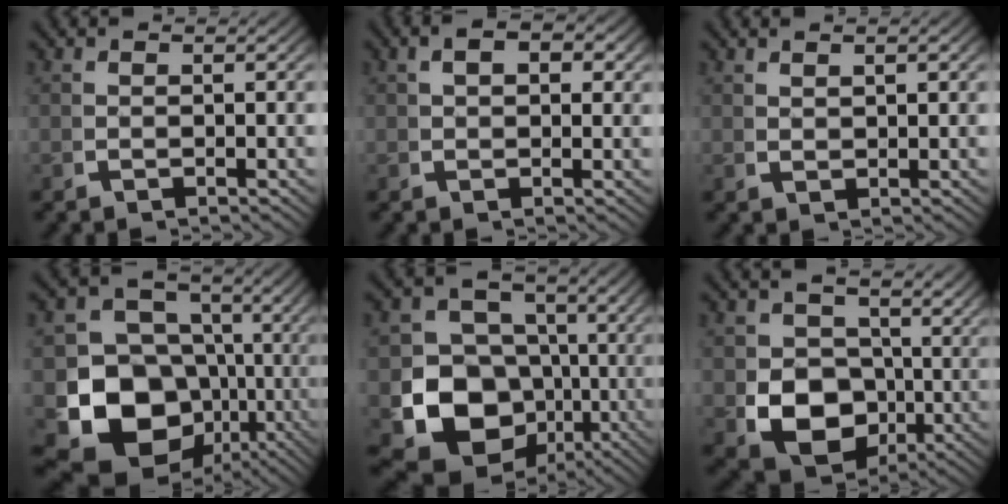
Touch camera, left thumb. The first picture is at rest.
{"total": 2.9, "force": [1.0, 1.7, 2.1], "torque": [-0.033, 0.000, 0.014]}
{"total": 1.1, "force": [1.0, 0.1, 0.5], "torque": [-0.007, 0.002, 0.026]}
{"total": 16.6, "force": [-2.8, 12.8, 10.1], "torque": [-0.196, -0.072, -0.028]}
{"total": 14.8, "force": [-2.9, 11.9, 8.4], "torque": [-0.173, -0.065, -0.033]}
{"total": 13.2, "force": [0.5, 10.7, 7.7], "torque": [-0.171, -0.060, 0.030]}